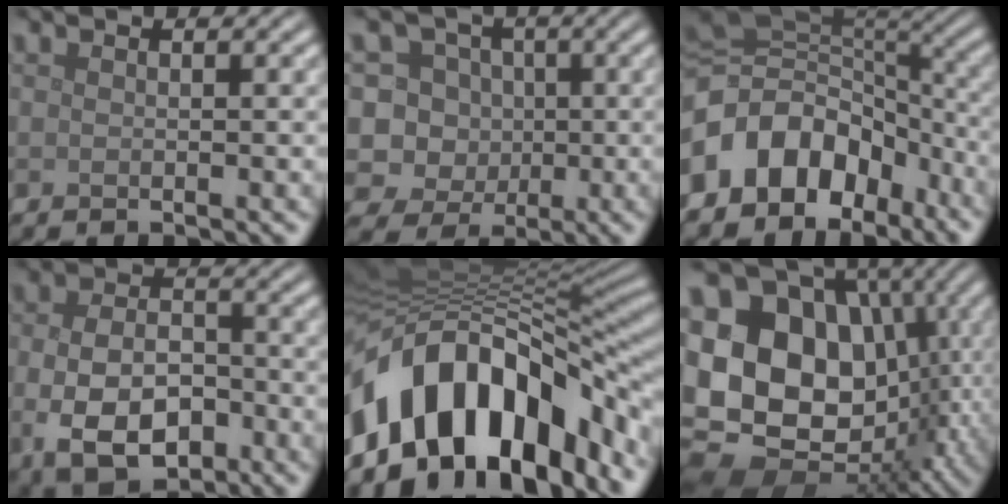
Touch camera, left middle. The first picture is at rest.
{"total": 7.1, "force": [-0.1, 6.8, 2.0], "torque": [-0.038, 0.033, -0.034]}
{"total": 13.2, "force": [-5.7, 9.9, 6.6], "torque": [-0.142, 0.006, -0.110]}
{"total": 7.0, "force": [-2.5, 4.3, 5.0], "torque": [-0.106, -0.014, -0.043]}
{"total": 15.6, "force": [-6.8, 9.4, 10.5], "torque": [-0.167, 0.011, -0.120]}
{"total": 17.2, "force": [0.4, 13.4, 10.7], "torque": [-0.196, 0.009, 0.002]}